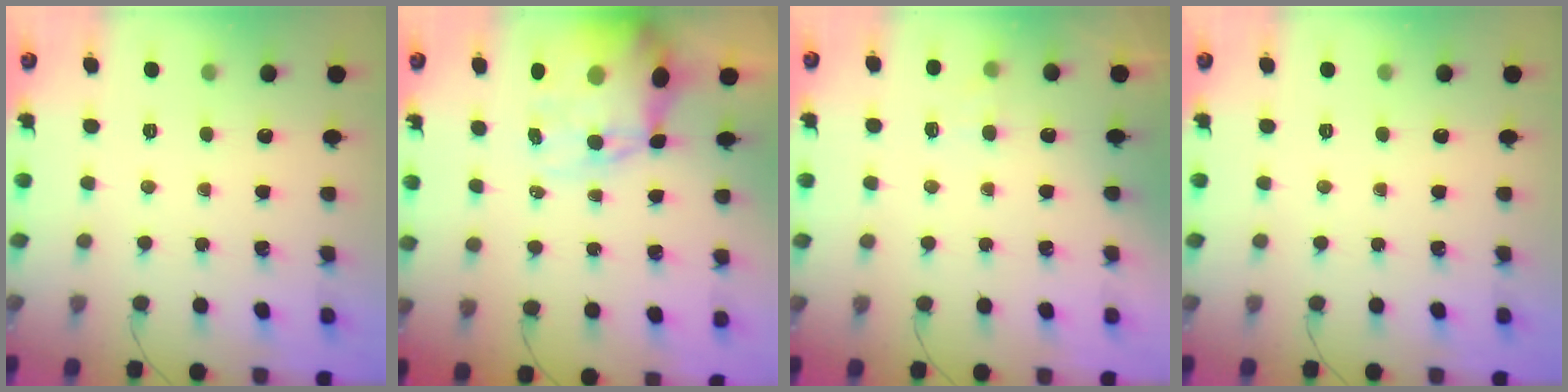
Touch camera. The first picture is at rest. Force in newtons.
{"total": 13.7, "press": 13.3, "slide": 3.4}
{"total": 5.9, "press": 5.7, "slide": 1.6}
{"total": 0.0}